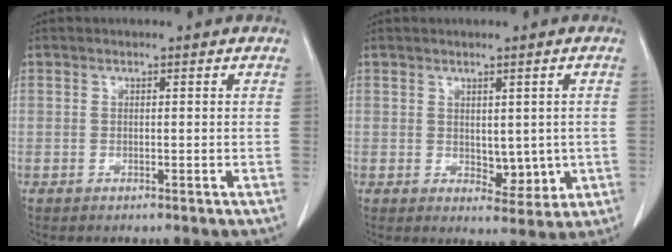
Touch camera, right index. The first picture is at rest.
{"total": 4.7, "force": [-0.3, 2.7, 3.8], "torque": [-0.042, -0.007, 0.010]}